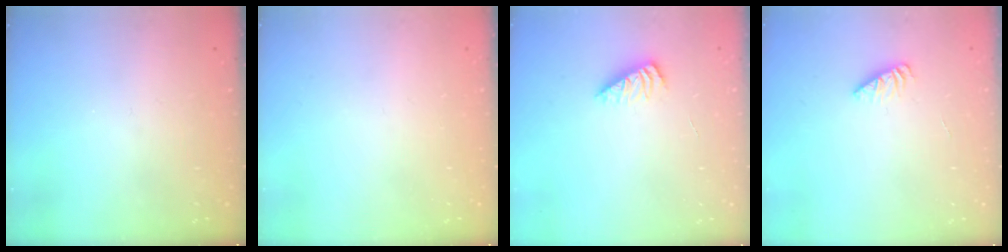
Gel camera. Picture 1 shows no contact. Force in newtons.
{"total": 0.0}
{"total": 2.5, "press": 2.5, "slide": 0.4}
{"total": 1.8, "press": 1.7, "slide": 0.2}